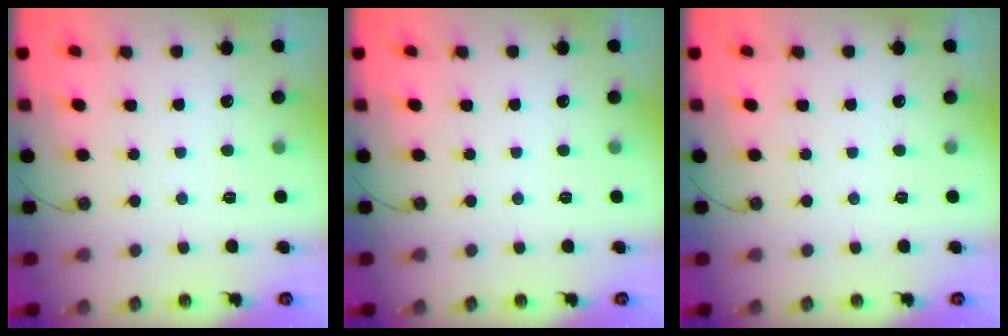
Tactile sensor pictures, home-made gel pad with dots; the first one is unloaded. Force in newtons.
{"total": 0.0}
{"total": 0.0}